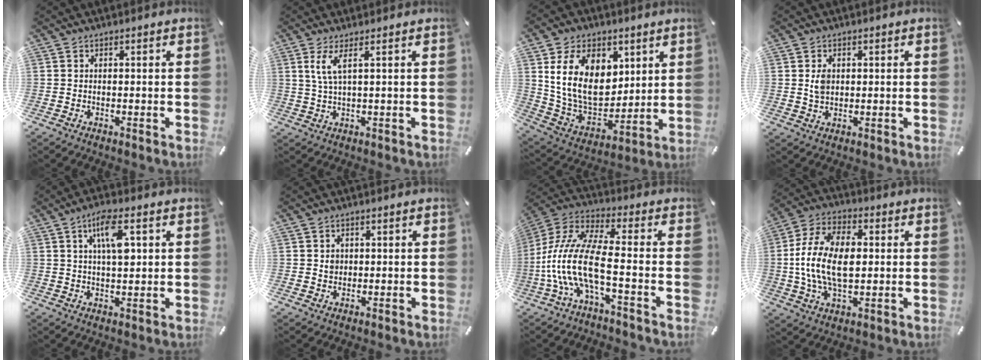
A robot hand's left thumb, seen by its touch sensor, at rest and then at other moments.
{"total": 4.3, "force": [1.8, 0.5, 3.9], "torque": [-0.083, -0.003, 0.031]}
{"total": 17.9, "force": [5.8, 13.0, 10.9], "torque": [-0.211, -0.026, 0.108]}
{"total": 2.9, "force": [0.6, 2.3, 1.7], "torque": [-0.029, 0.003, 0.009]}
{"total": 8.5, "force": [2.7, 3.2, 7.4], "torque": [-0.134, 0.003, 0.042]}
{"total": 1.7, "force": [0.3, 1.7, 0.4], "torque": [-0.002, 0.003, 0.002]}
{"total": 14.7, "force": [-3.5, 4.2, 13.6], "torque": [-0.302, -0.017, -0.069]}
{"total": 15.5, "force": [0.0, 9.4, 12.4], "torque": [-0.268, 0.010, 0.001]}